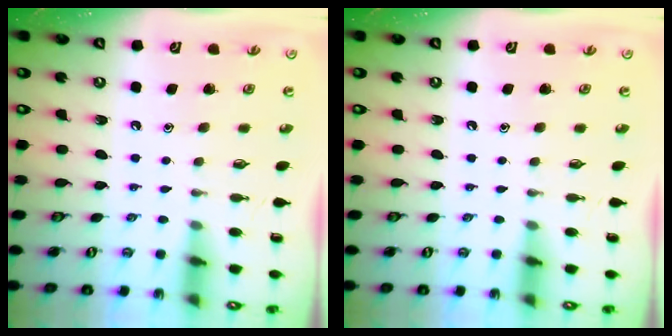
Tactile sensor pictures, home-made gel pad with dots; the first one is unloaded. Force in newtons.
{"total": 0.0}